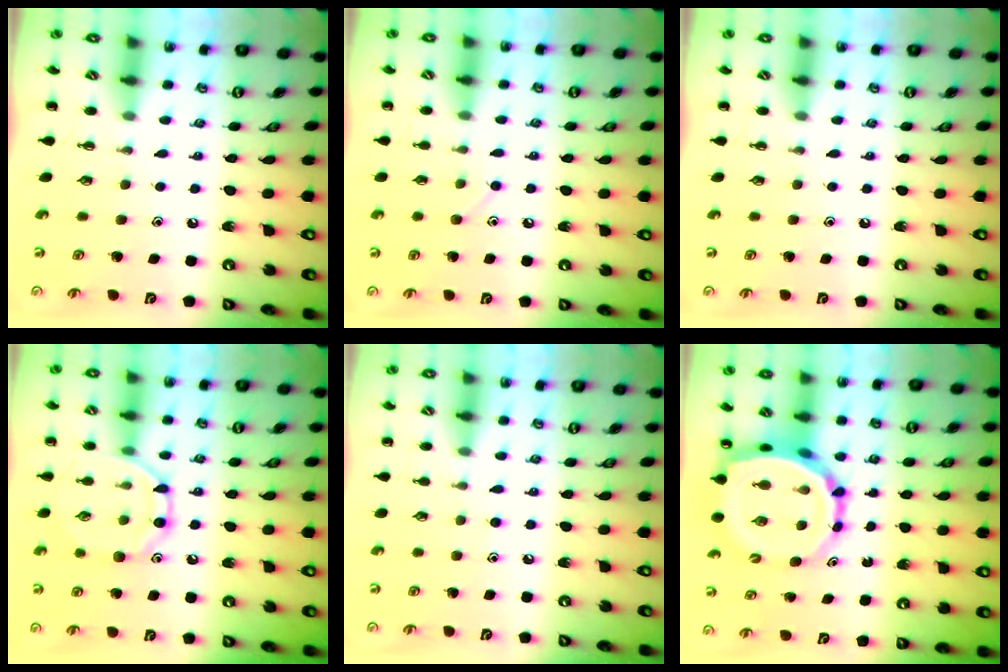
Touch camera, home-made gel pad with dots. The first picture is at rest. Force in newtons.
{"total": 5.9, "press": 5.5, "slide": 2.1}
{"total": 0.0}
{"total": 11.4, "press": 11.3, "slide": 0.8}
{"total": 5.9, "press": 5.4, "slide": 2.3}
{"total": 10.8, "press": 10.4, "slide": 3.0}